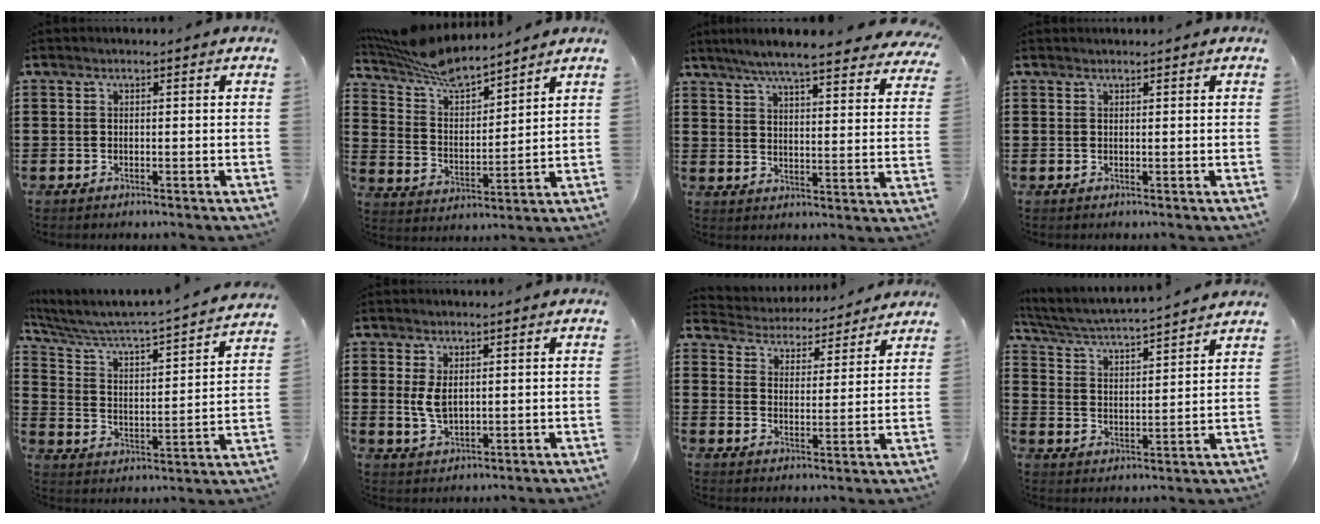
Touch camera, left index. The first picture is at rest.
{"total": 7.8, "force": [7.3, 0.9, 2.6], "torque": [-0.081, -0.039, 0.129]}
{"total": 6.8, "force": [6.1, -0.3, 3.1], "torque": [-0.082, -0.029, 0.105]}
{"total": 0.6, "force": [0.5, 0.0, 0.2], "torque": [-0.004, -0.001, 0.012]}
{"total": 3.3, "force": [3.0, 0.1, 1.3], "torque": [-0.047, -0.040, 0.036]}
{"total": 3.7, "force": [0.9, 2.0, 3.0], "torque": [-0.078, -0.002, 0.012]}
{"total": 4.2, "force": [4.2, 0.3, -0.3], "torque": [-0.022, -0.037, 0.068]}
{"total": 3.9, "force": [3.7, -0.4, 1.0], "torque": [-0.041, -0.035, 0.055]}